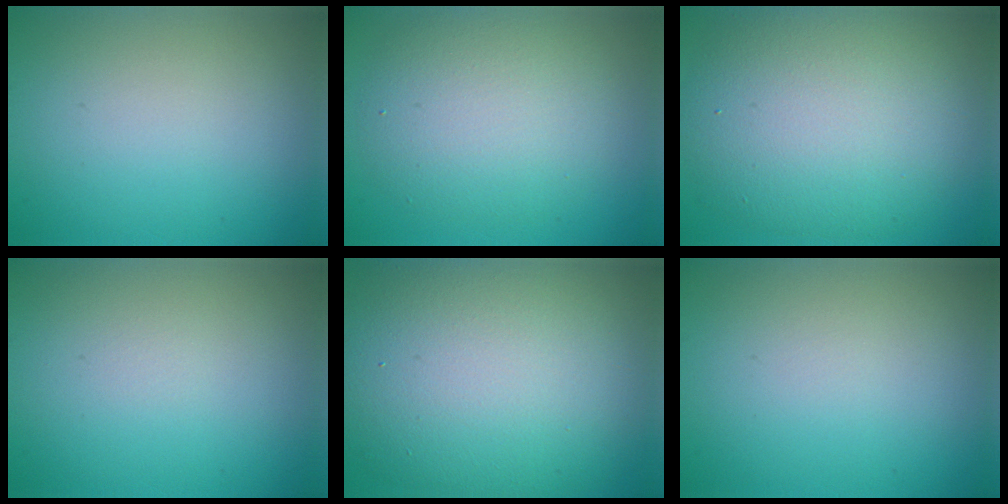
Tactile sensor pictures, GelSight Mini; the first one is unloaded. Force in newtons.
{"total": 5.6, "press": 5.6, "slide": 0.6}
{"total": 9.9, "press": 9.9, "slide": 0.3}
{"total": 0.0}
{"total": 14.3, "press": 14.3, "slide": 0.9}
{"total": 0.0}